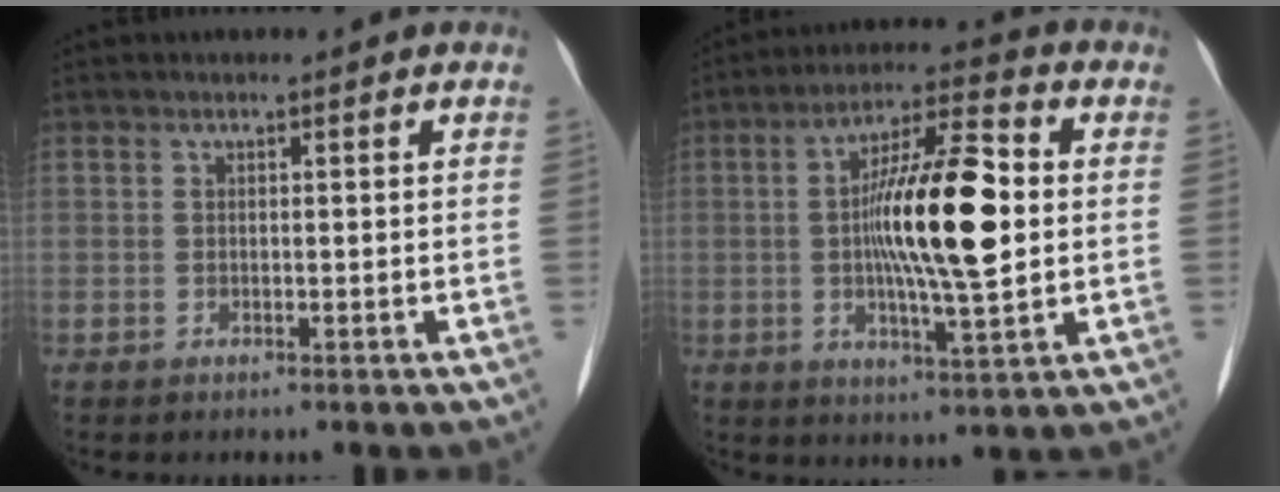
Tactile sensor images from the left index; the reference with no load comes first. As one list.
[{"total": 14.5, "force": [0.5, 2.6, 14.3], "torque": [-0.252, 0.010, 0.002]}]